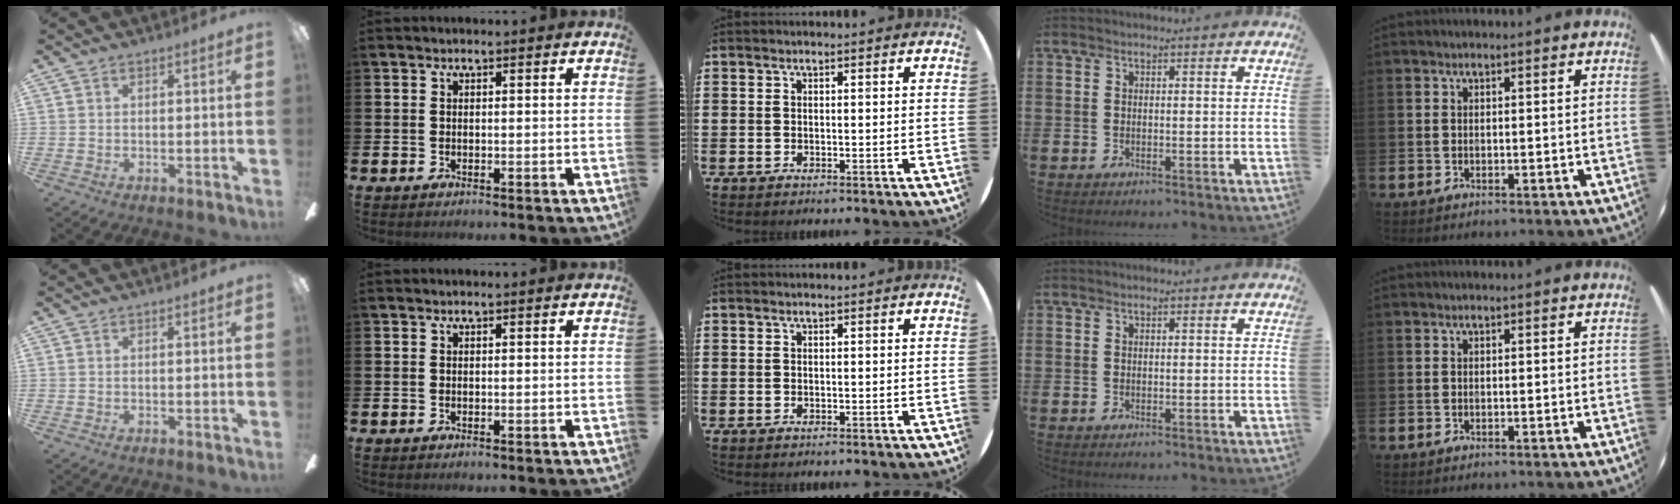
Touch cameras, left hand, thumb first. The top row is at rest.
{}